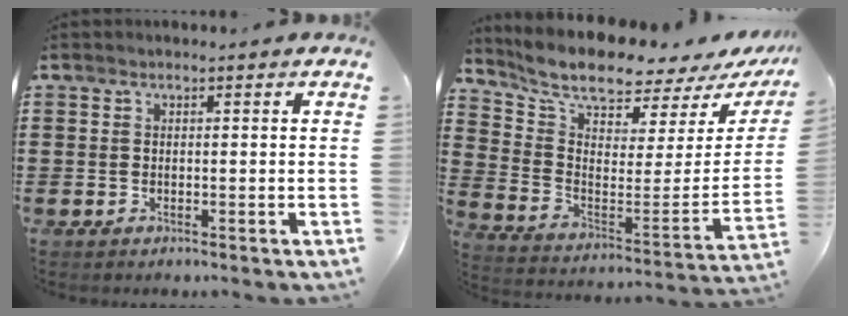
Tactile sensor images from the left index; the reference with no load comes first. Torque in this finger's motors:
{"motor_torque": [2.09, -0.05, 1.06, 0.21]}